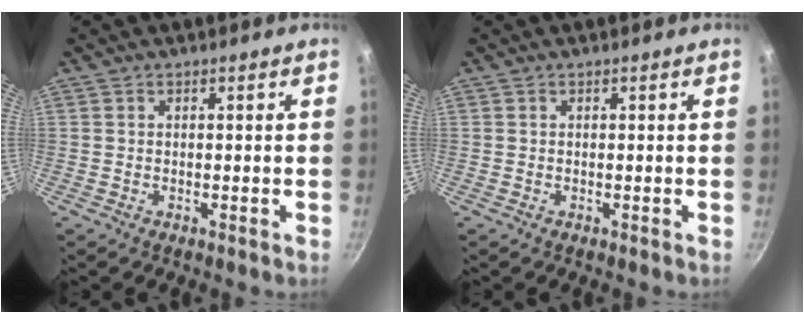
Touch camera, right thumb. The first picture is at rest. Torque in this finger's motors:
{"motor_torque": [-0.07, -0.07, 0.13, 0.09, 0.02]}